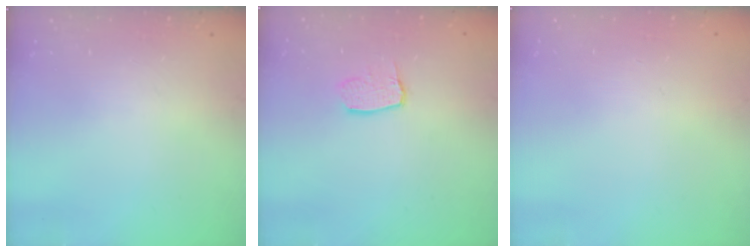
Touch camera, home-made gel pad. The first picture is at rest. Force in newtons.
{"total": 6.8, "press": 6.8, "slide": 0.5}
{"total": 0.0}